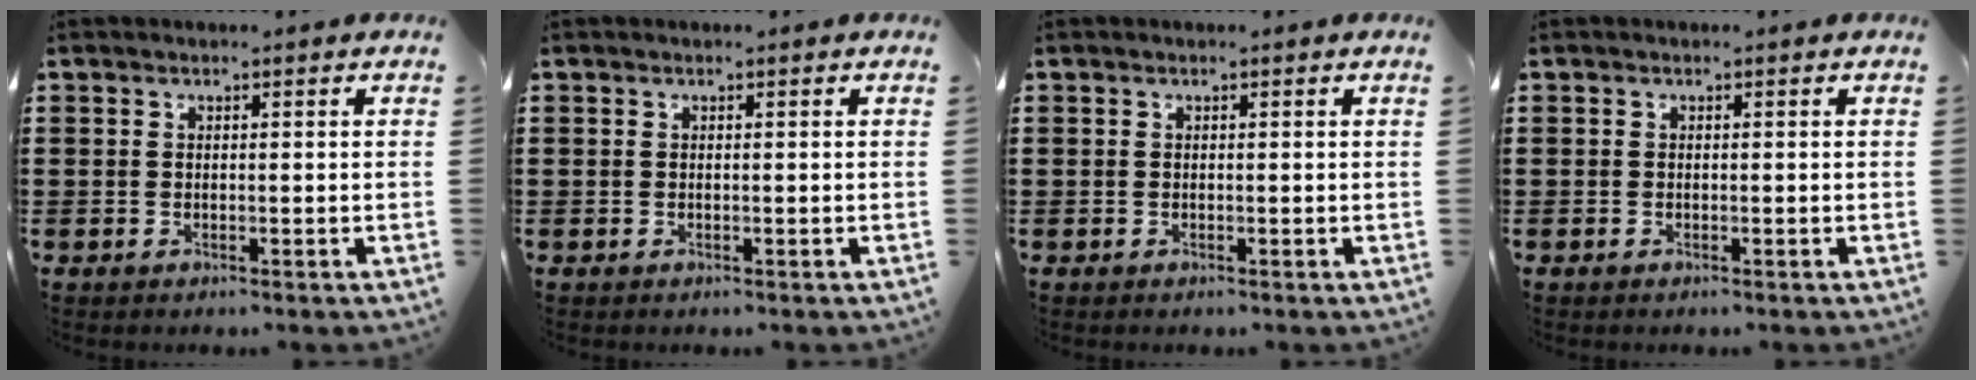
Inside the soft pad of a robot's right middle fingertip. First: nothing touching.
{"total": 0.0}
{"total": 0.0}
{"total": 0.0}